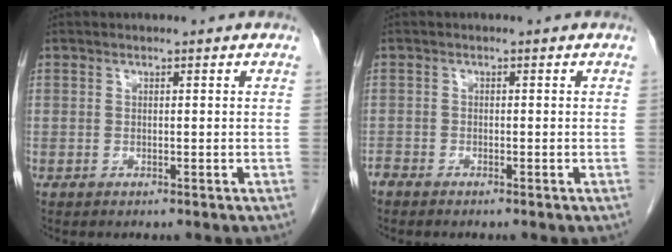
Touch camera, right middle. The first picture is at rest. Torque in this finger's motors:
{"motor_torque": [0.08, -0.07, 0.02, 0.01]}